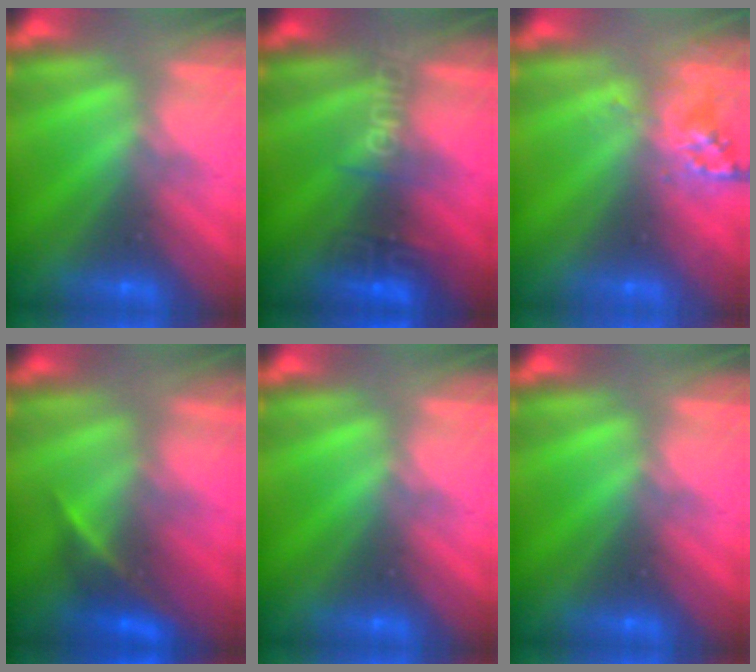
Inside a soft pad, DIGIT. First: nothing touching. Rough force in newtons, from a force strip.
{"total": 2.8}
{"total": 2.7}
{"total": 2.4}
{"total": 0.0}
{"total": 0.0}